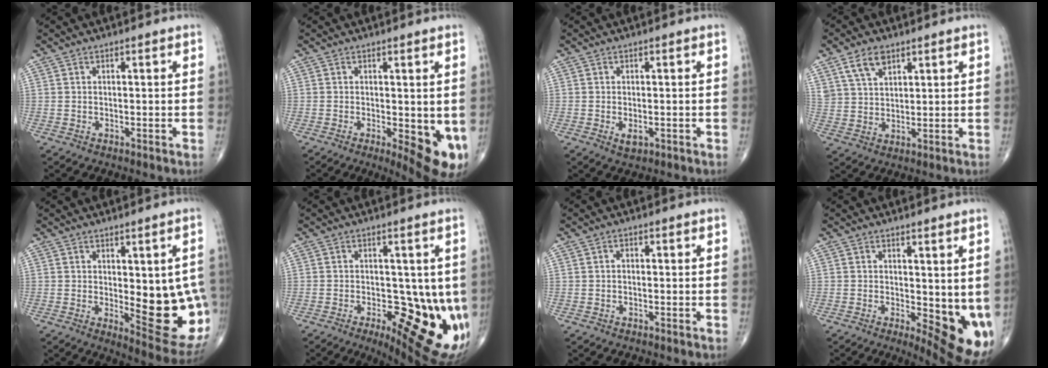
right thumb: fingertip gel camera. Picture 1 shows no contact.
{"total": 9.2, "force": [-1.5, 3.4, 8.4], "torque": [-0.097, -0.019, -0.012]}
{"total": 2.1, "force": [-0.7, 1.1, 1.7], "torque": [-0.026, -0.002, -0.009]}
{"total": 7.3, "force": [4.6, 3.8, 4.1], "torque": [-0.068, -0.018, 0.094]}
{"total": 15.7, "force": [-1.3, 6.1, 14.4], "torque": [-0.149, -0.024, 0.001]}
{"total": 18.7, "force": [-3.4, 7.9, 16.6], "torque": [-0.167, -0.022, -0.020]}
{"total": 0.8, "force": [-0.1, 0.6, 0.6], "torque": [-0.005, 0.003, -0.004]}
{"total": 11.2, "force": [-0.4, 4.5, 10.3], "torque": [-0.119, -0.026, 0.004]}